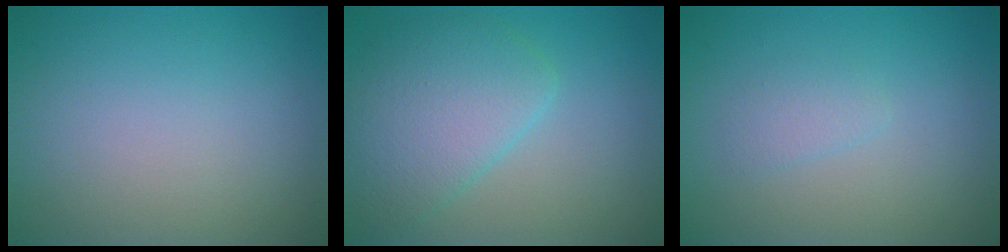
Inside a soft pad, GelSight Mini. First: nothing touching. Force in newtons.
{"total": 5.3, "press": 5.3, "slide": 0.2}
{"total": 1.1, "press": 1.1, "slide": 0.0}